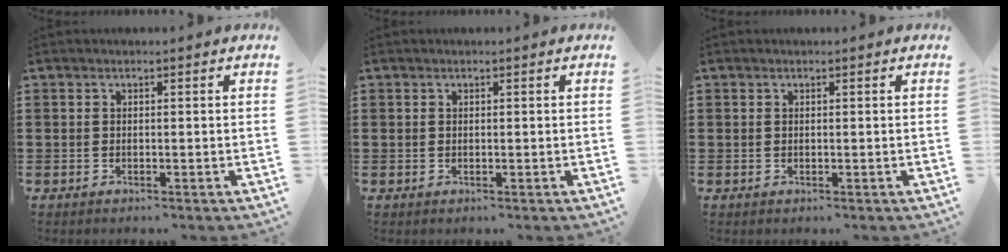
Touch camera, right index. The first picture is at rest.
{"total": 0.0}
{"total": 0.0}